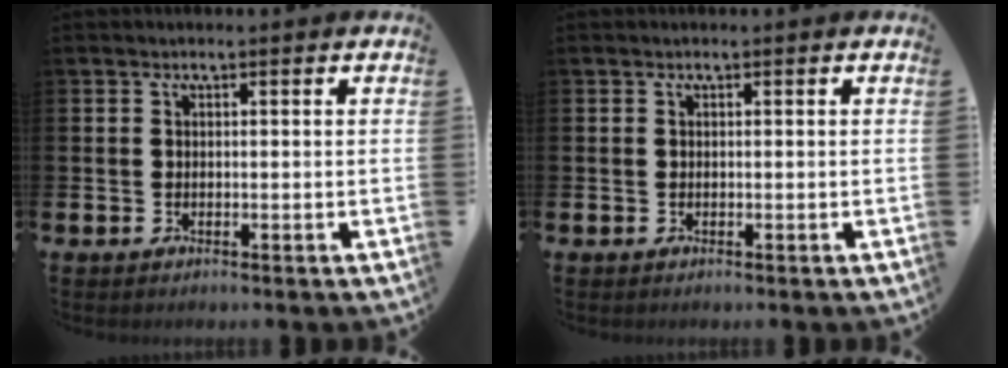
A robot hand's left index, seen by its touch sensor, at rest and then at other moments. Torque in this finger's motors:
{"motor_torque": [0.00, 0.00, 0.03, 0.00]}